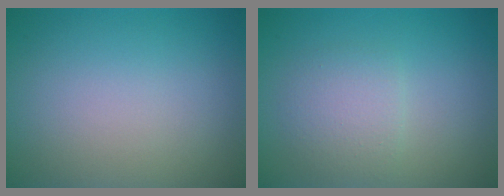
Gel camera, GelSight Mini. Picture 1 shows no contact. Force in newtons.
{"total": 3.3, "press": 3.3, "slide": 0.2}